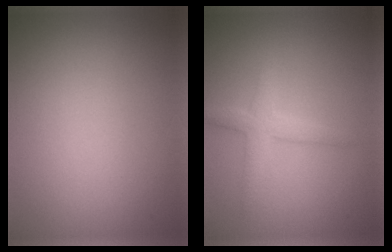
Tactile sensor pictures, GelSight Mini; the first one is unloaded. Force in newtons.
{"total": 2.5, "press": 2.5, "slide": 0.1}